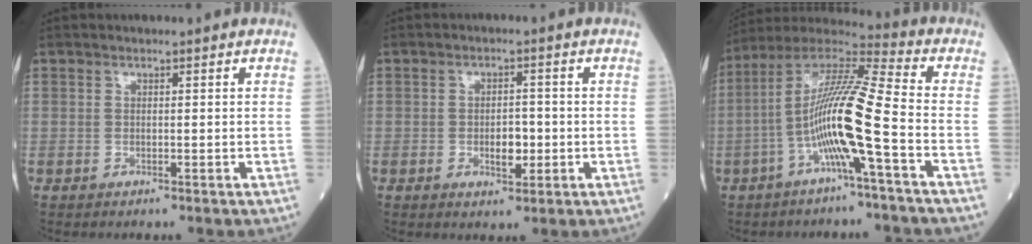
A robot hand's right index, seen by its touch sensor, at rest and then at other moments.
{"total": 3.7, "force": [-0.8, 1.8, 3.1], "torque": [-0.044, 0.002, -0.009]}
{"total": 13.9, "force": [-4.0, -0.6, 13.3], "torque": [-0.256, 0.013, -0.085]}